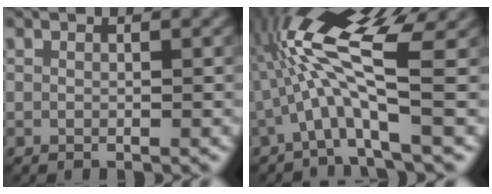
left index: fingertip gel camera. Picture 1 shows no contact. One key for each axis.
{"total": 9.3, "fx": 0.7, "fy": 2.2, "fz": 9.1, "tx": -0.173, "ty": 0.033, "tz": 0.004}